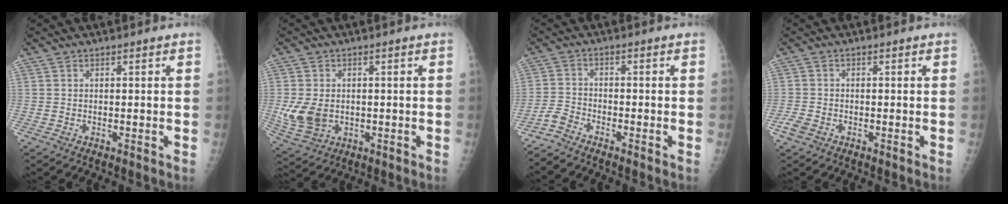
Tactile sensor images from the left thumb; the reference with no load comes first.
{"total": 7.3, "force": [-0.6, 5.5, 4.9], "torque": [-0.093, -0.007, 0.002]}
{"total": 2.9, "force": [-2.9, 0.4, 0.5], "torque": [-0.019, 0.001, -0.067]}
{"total": 2.4, "force": [-1.3, 1.6, 1.2], "torque": [-0.030, 0.000, -0.026]}